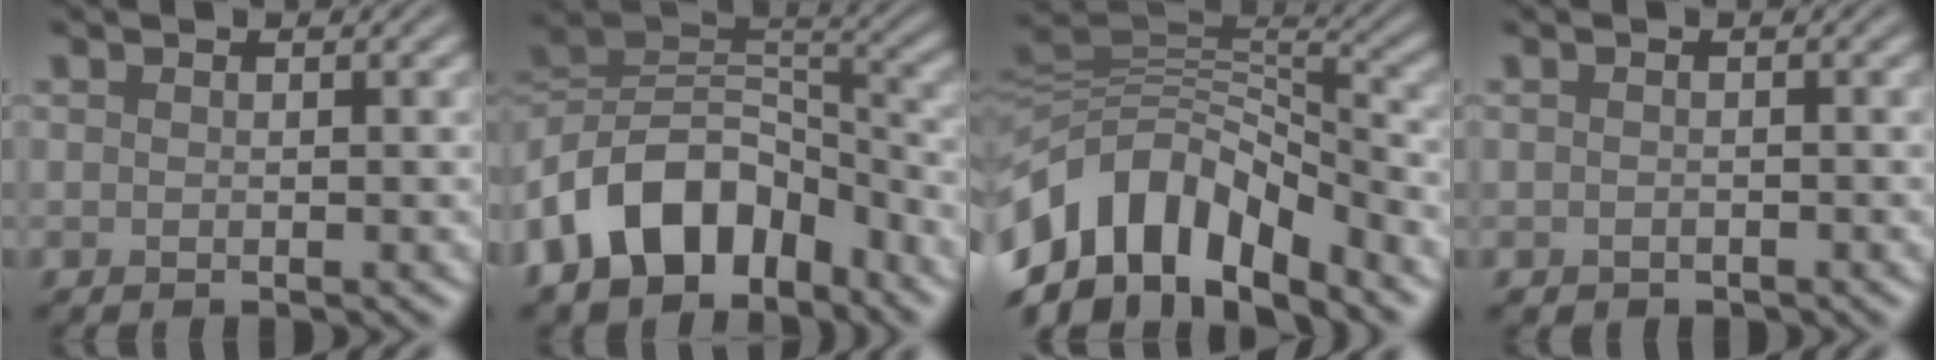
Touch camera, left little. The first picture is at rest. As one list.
[{"total": 11.4, "force": [-6.6, 6.9, 6.3], "torque": [-0.106, 0.015, -0.133]}, {"total": 12.2, "force": [-5.8, 7.2, 7.9], "torque": [-0.149, 0.018, -0.122]}, {"total": 0.5, "force": [-0.4, 0.4, 0.1], "torque": [0.000, -0.004, -0.005]}]